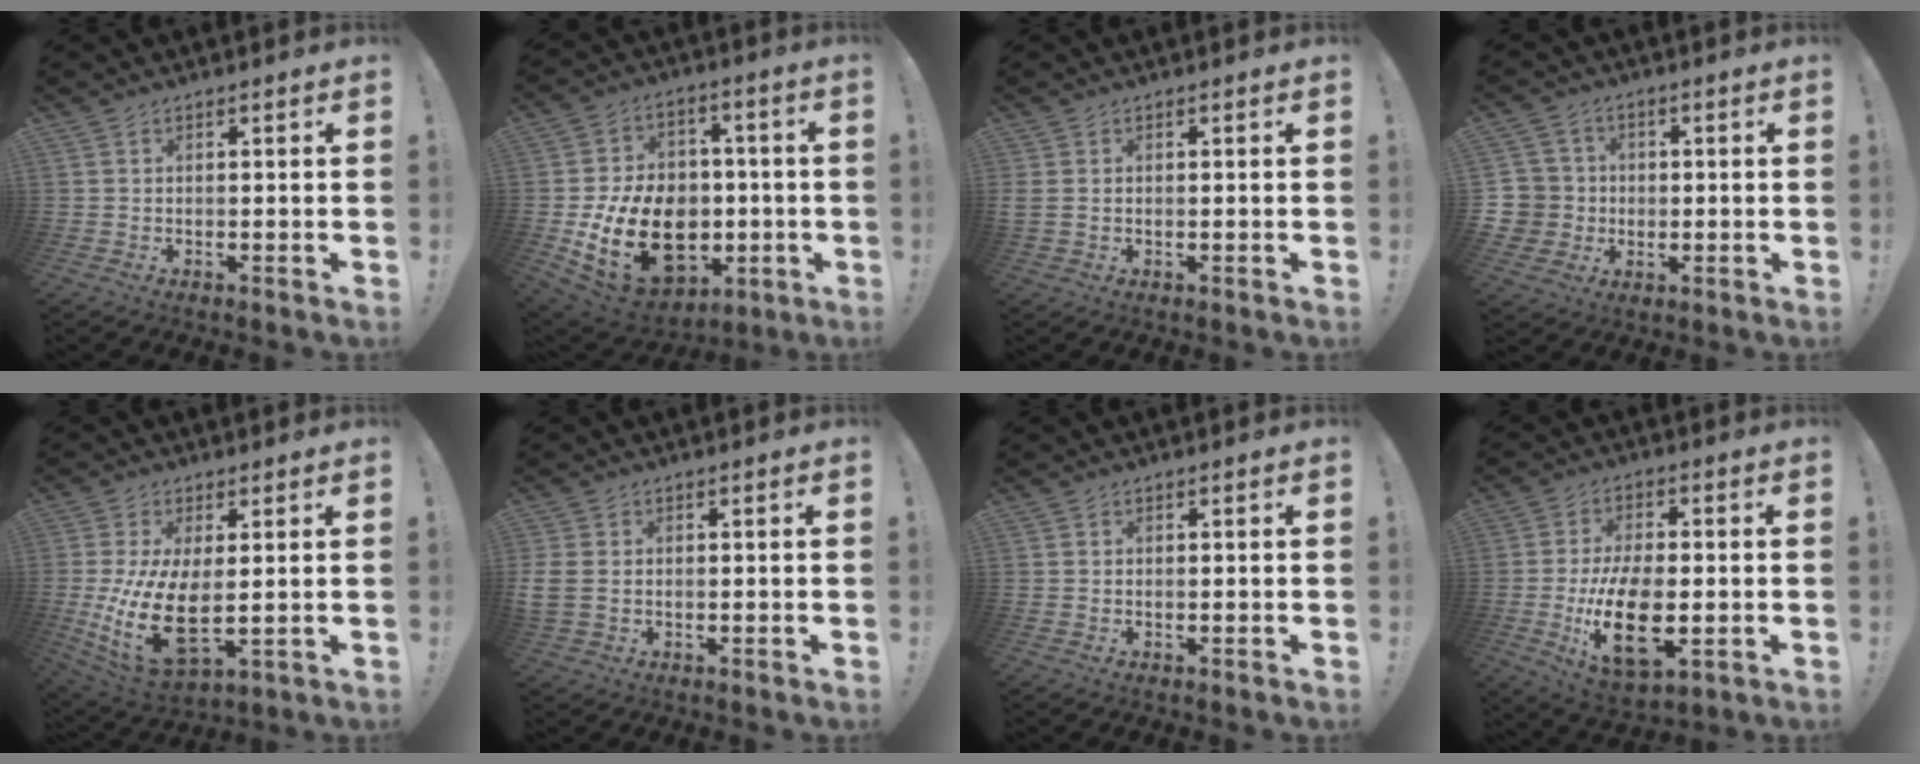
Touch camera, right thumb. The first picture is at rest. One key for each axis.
{"total": 22.1, "fx": -4.9, "fy": 16.1, "fz": 14.3, "tx": -0.254, "ty": 0.023, "tz": -0.057}
{"total": 1.0, "fx": 0.3, "fy": 0.1, "fz": 1.0, "tx": -0.026, "ty": 0.000, "tz": 0.008}
{"total": 7.0, "fx": -0.2, "fy": 6.9, "fz": 1.0, "tx": -0.021, "ty": 0.007, "tz": 0.005}
{"total": 15.4, "fx": 0.1, "fy": 7.8, "fz": 13.2, "tx": -0.254, "ty": -0.021, "tz": 0.010}
{"total": 3.4, "fx": 0.0, "fy": 2.5, "fz": 2.3, "tx": -0.059, "ty": 0.006, "tz": 0.002}
{"total": 0.0}
{"total": 17.0, "fx": -3.3, "fy": 9.0, "fz": 14.0, "tx": -0.253, "ty": -0.006, "tz": -0.052}